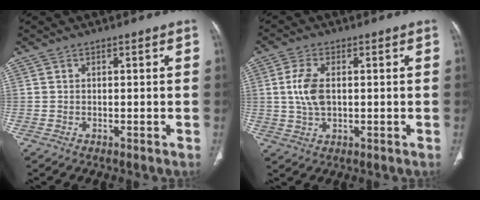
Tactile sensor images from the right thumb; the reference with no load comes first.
{"total": 6.4, "force": [0.7, 3.6, 5.3], "torque": [-0.118, 0.002, 0.013]}